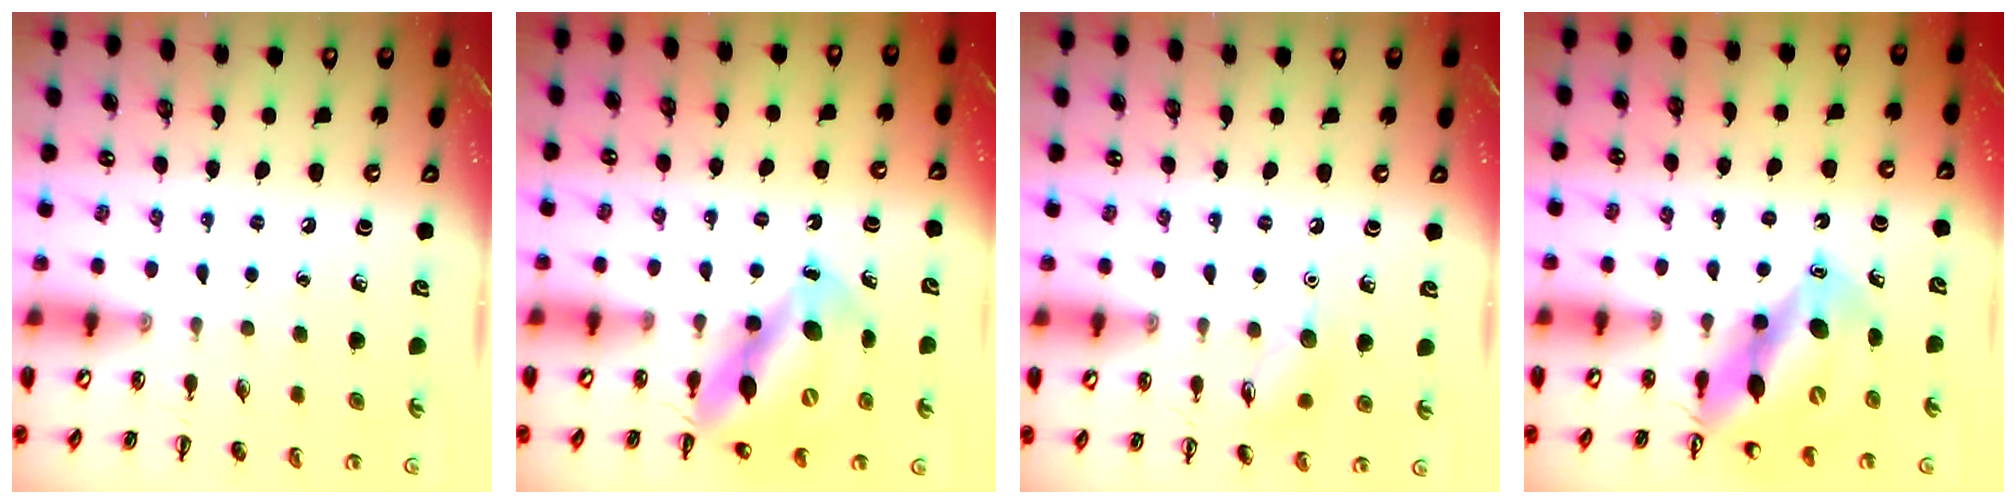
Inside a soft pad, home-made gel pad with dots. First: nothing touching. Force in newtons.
{"total": 11.9, "press": 11.6, "slide": 2.7}
{"total": 7.0, "press": 6.9, "slide": 1.3}
{"total": 13.8, "press": 13.1, "slide": 4.4}